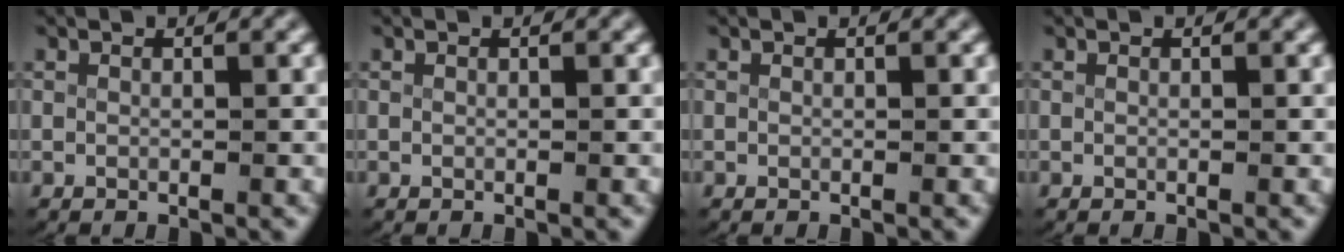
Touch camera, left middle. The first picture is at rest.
{"total": 0.0}
{"total": 0.0}
{"total": 0.0}